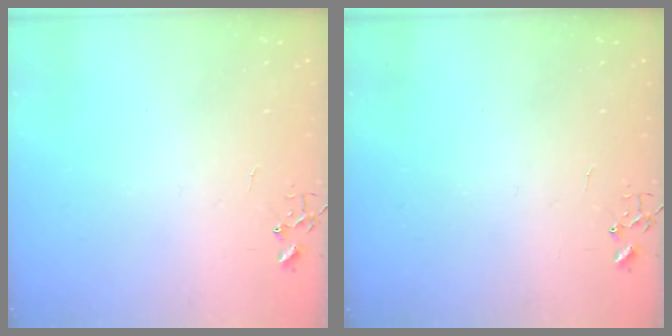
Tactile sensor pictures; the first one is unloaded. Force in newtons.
{"total": 0.0}